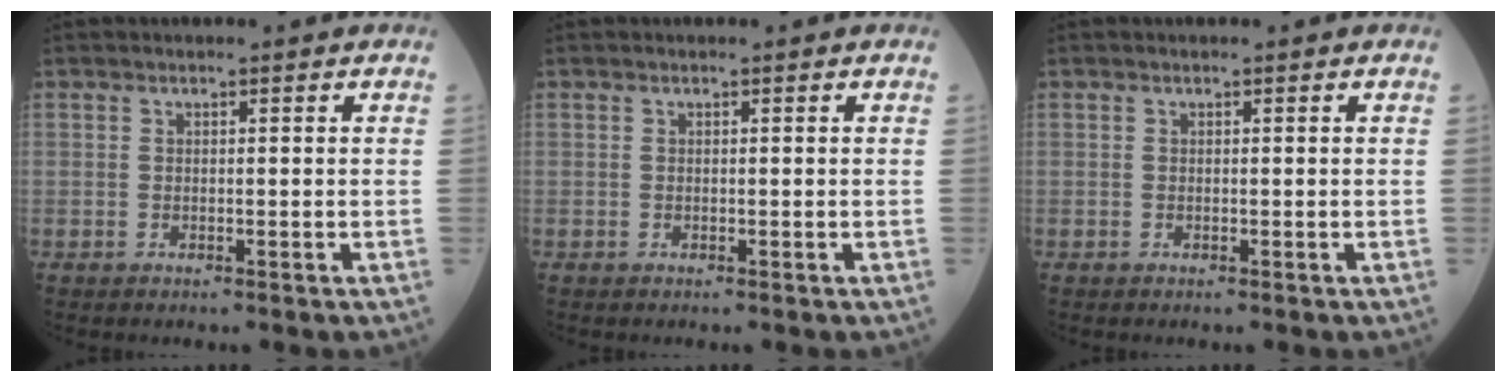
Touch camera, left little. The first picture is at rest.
{"total": 0.0}
{"total": 0.0}